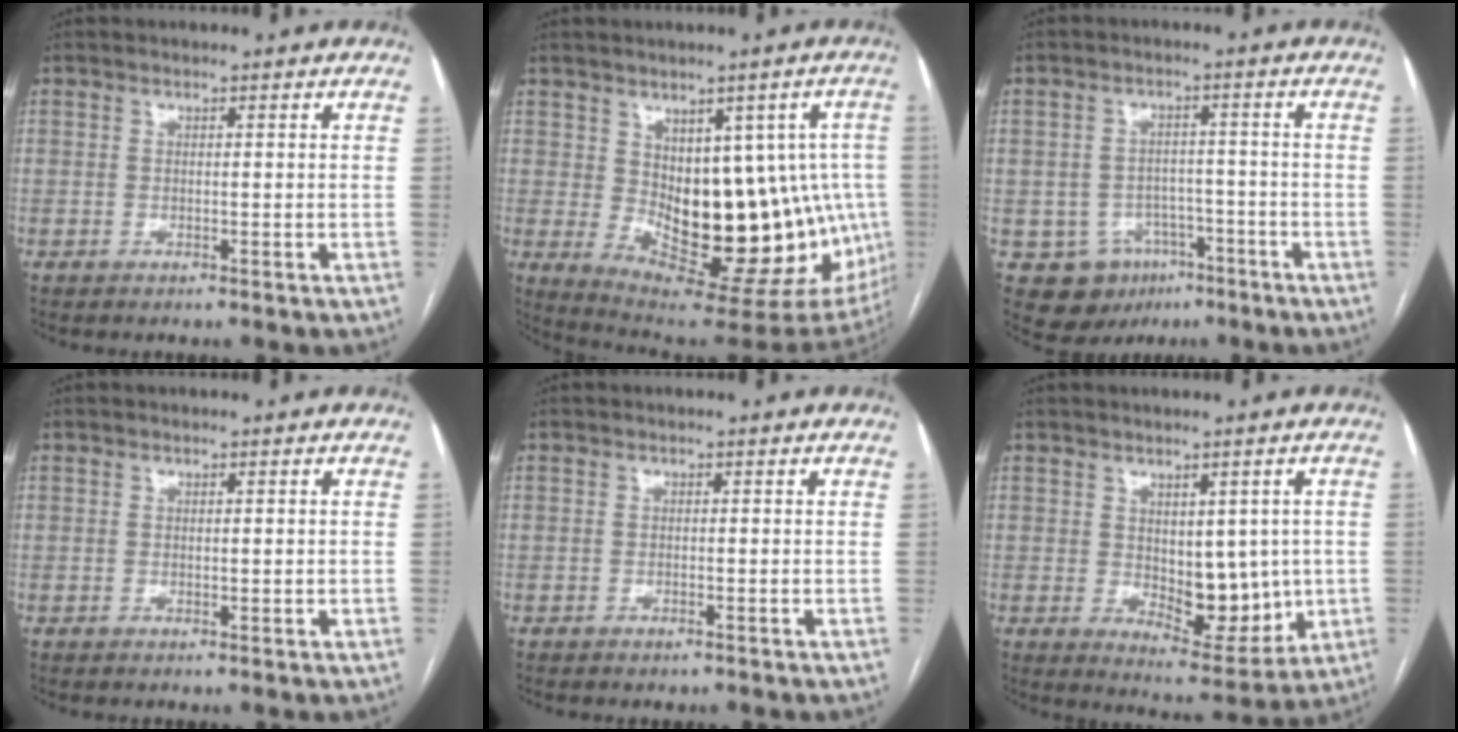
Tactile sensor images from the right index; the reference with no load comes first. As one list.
[{"total": 19.8, "force": [-0.8, 9.0, 17.6], "torque": [-0.174, 0.012, 0.020]}, {"total": 8.3, "force": [-3.9, 6.9, 2.2], "torque": [-0.033, 0.014, -0.046]}, {"total": 0.7, "force": [0.1, 0.4, 0.6], "torque": [-0.009, -0.002, 0.004]}, {"total": 0.5, "force": [-0.4, 0.2, 0.2], "torque": [-0.003, 0.001, -0.005]}, {"total": 9.6, "force": [-0.1, 5.0, 8.2], "torque": [-0.099, -0.007, 0.020]}]